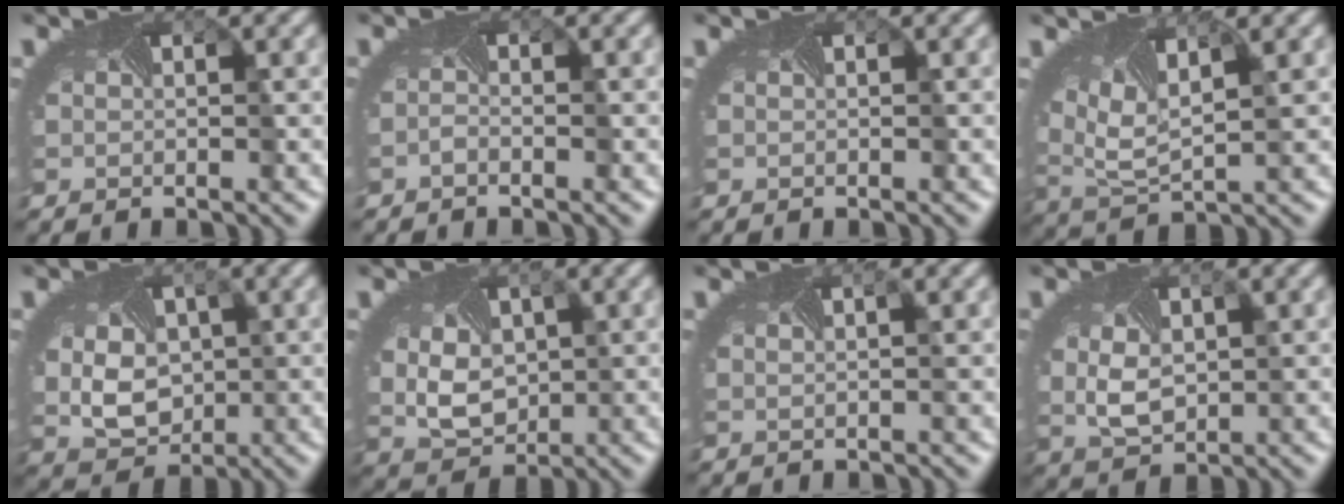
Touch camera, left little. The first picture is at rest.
{"total": 0.8, "force": [-0.7, -0.4, 0.1], "torque": [-0.012, 0.000, -0.014]}
{"total": 0.0}
{"total": 6.1, "force": [2.7, 2.7, 4.7], "torque": [-0.102, 0.013, 0.056]}
{"total": 4.9, "force": [0.0, 3.8, 3.1], "torque": [-0.067, -0.009, 0.013]}
{"total": 4.5, "force": [0.3, 3.4, 2.9], "torque": [-0.070, -0.007, 0.020]}
{"total": 0.9, "force": [0.6, 0.3, 0.6], "torque": [-0.012, 0.010, 0.011]}
{"total": 3.5, "force": [0.2, 2.5, 2.5], "torque": [-0.063, -0.006, 0.023]}